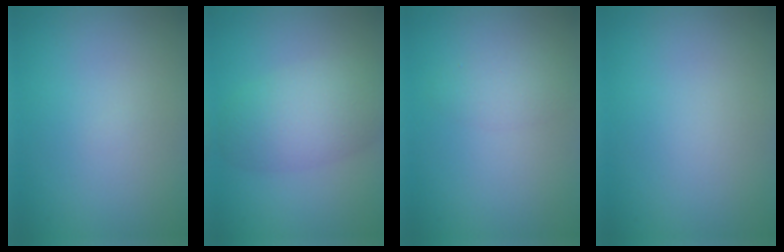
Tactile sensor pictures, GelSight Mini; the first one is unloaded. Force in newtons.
{"total": 4.7, "press": 4.7, "slide": 0.2}
{"total": 1.8, "press": 1.8, "slide": 0.2}
{"total": 0.0}